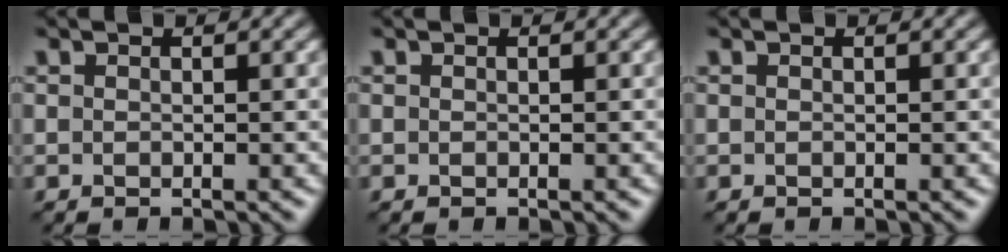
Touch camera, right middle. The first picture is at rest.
{"total": 0.0}
{"total": 0.0}